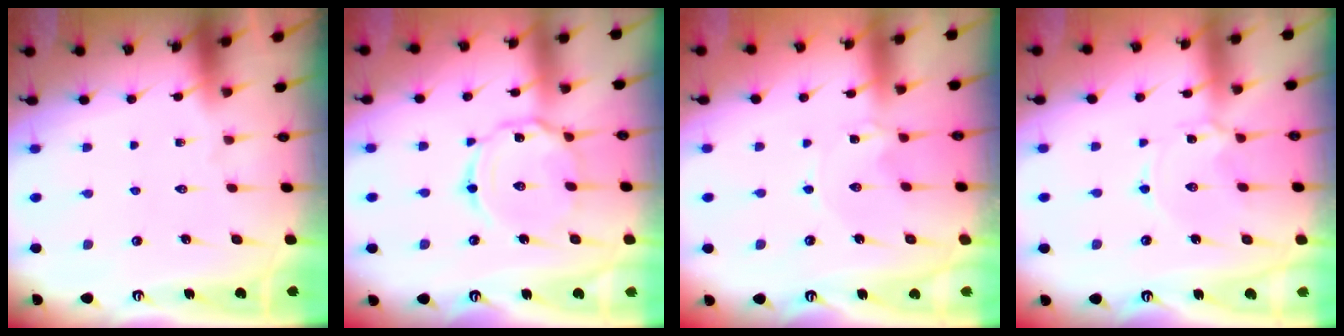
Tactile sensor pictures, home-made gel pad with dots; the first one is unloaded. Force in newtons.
{"total": 9.4, "press": 9.4, "slide": 0.6}
{"total": 1.1, "press": 1.1, "slide": 0.2}
{"total": 2.3, "press": 2.3, "slide": 0.4}